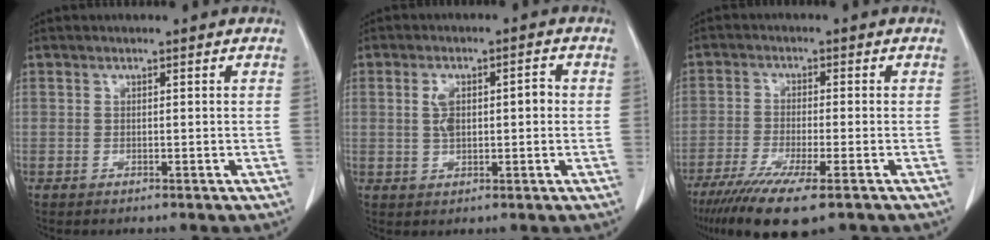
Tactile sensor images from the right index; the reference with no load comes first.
{"total": 5.1, "force": [0.4, 2.4, 4.5], "torque": [-0.084, 0.018, 0.009]}
{"total": 11.0, "force": [-7.4, 1.5, 8.0], "torque": [-0.133, -0.027, -0.119]}